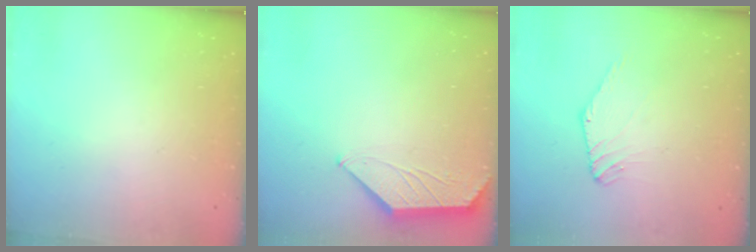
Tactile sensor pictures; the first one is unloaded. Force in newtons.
{"total": 0.0}
{"total": 0.7, "press": 0.7, "slide": 0.2}